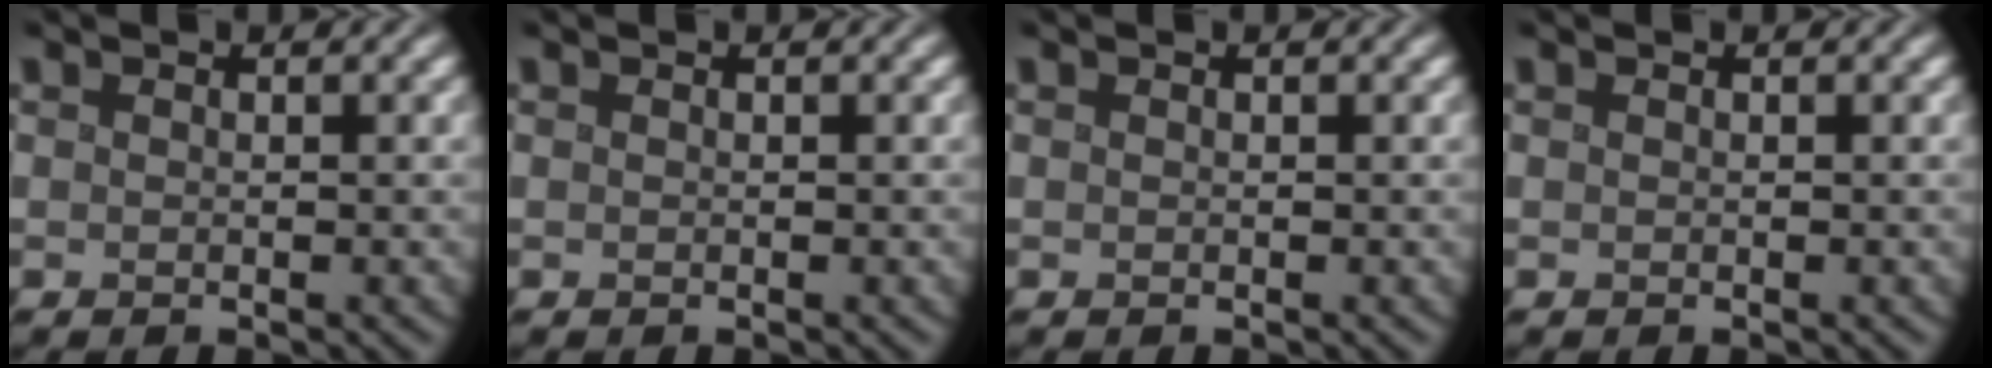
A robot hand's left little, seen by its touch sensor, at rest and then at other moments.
{"total": 0.0}
{"total": 0.0}
{"total": 0.0}